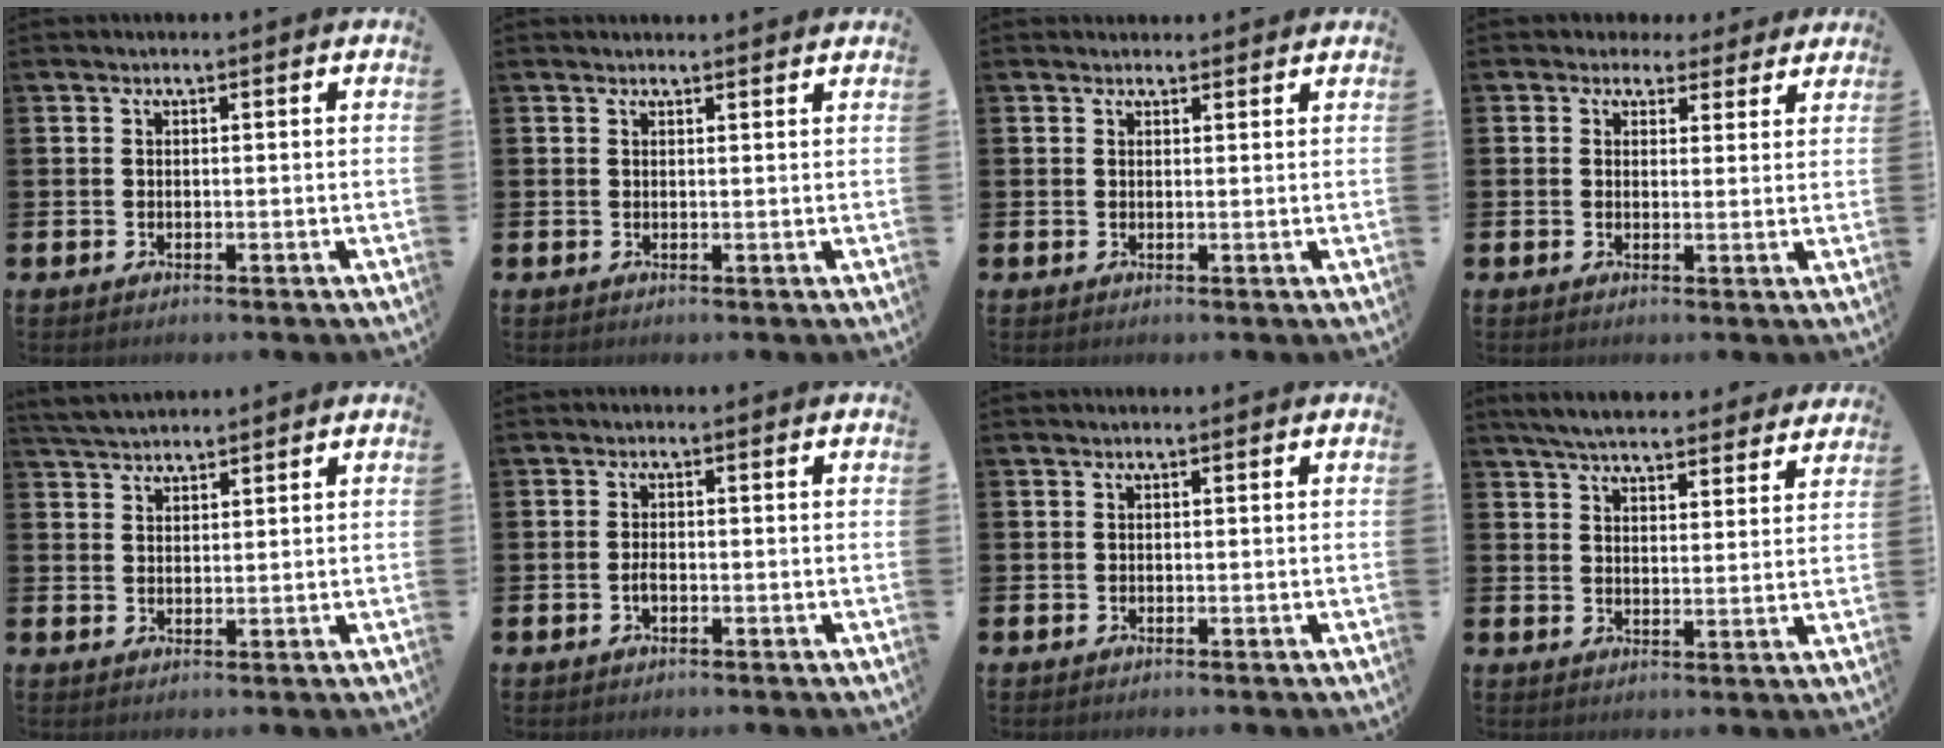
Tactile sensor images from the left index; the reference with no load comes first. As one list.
[{"total": 1.0, "force": [1.0, 0.0, 0.1], "torque": [0.005, -0.003, 0.016]}, {"total": 1.2, "force": [1.2, 0.4, 0.0], "torque": [0.006, 0.001, 0.020]}, {"total": 3.0, "force": [2.4, 1.8, 0.0], "torque": [0.003, -0.012, 0.037]}, {"total": 3.6, "force": [3.5, 0.6, 0.5], "torque": [-0.018, -0.011, 0.066]}, {"total": 1.5, "force": [-0.5, 0.7, 1.2], "torque": [-0.022, 0.001, -0.011]}, {"total": 0.0}, {"total": 6.0, "force": [5.8, 0.9, 1.2], "torque": [-0.043, -0.030, 0.105]}]